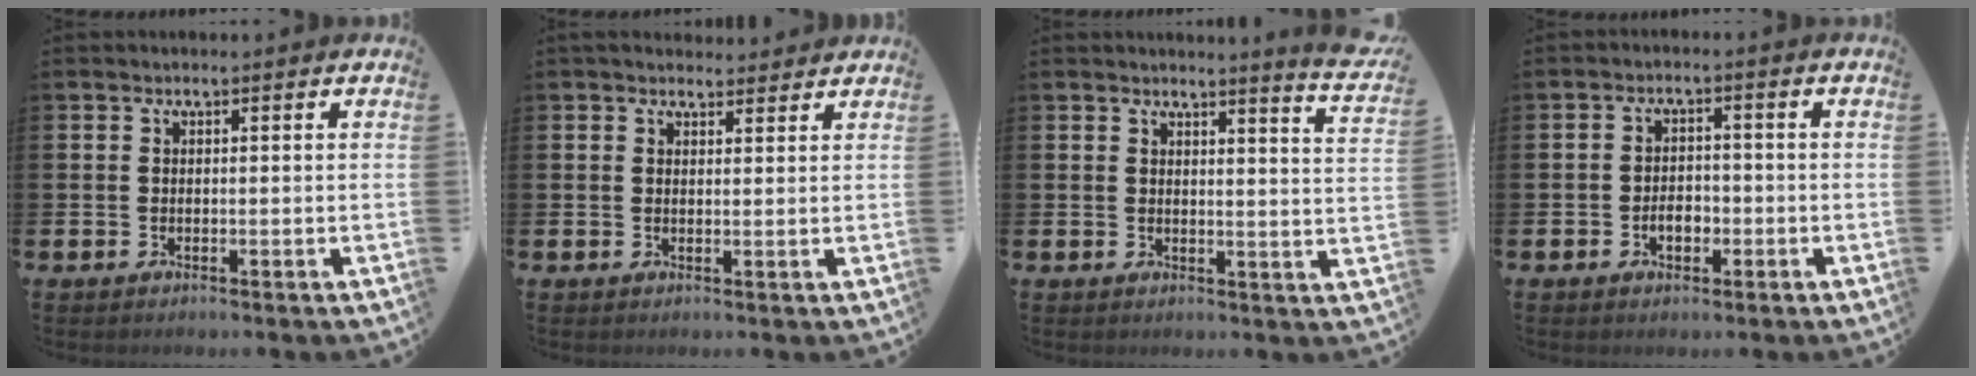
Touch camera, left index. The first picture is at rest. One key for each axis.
{"total": 2.4, "fx": 2.2, "fy": 0.8, "fz": 0.1, "tx": 0.001, "ty": -0.008, "tz": 0.039}
{"total": 3.3, "fx": 3.2, "fy": -0.5, "fz": 0.9, "tx": -0.007, "ty": -0.033, "tz": 0.050}
{"total": 2.9, "fx": -1.0, "fy": 1.8, "fz": 1.9, "tx": -0.030, "ty": 0.001, "tz": -0.023}